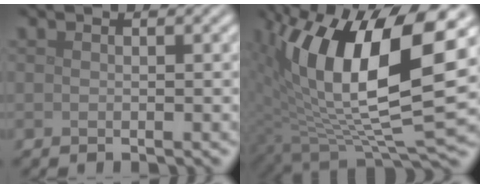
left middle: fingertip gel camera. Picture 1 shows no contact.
{"total": 14.8, "force": [4.1, 5.8, 13.0], "torque": [-0.237, -0.006, 0.072]}